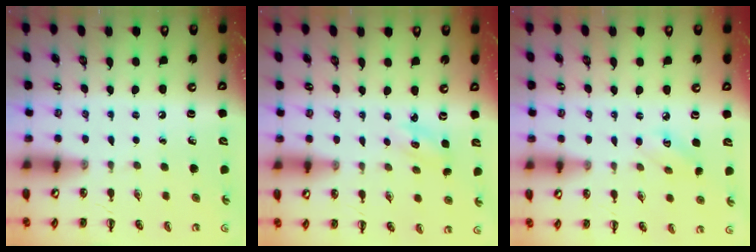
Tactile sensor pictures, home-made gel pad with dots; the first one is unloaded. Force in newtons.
{"total": 1.8, "press": 1.8, "slide": 0.5}
{"total": 3.6, "press": 3.5, "slide": 1.1}